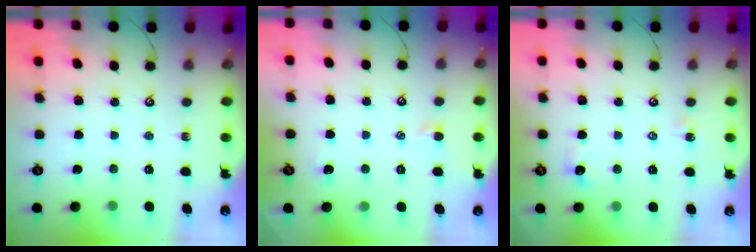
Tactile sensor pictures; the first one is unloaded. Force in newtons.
{"total": 0.7, "press": 0.1, "slide": 0.7}
{"total": 3.5, "press": 3.5, "slide": 0.6}